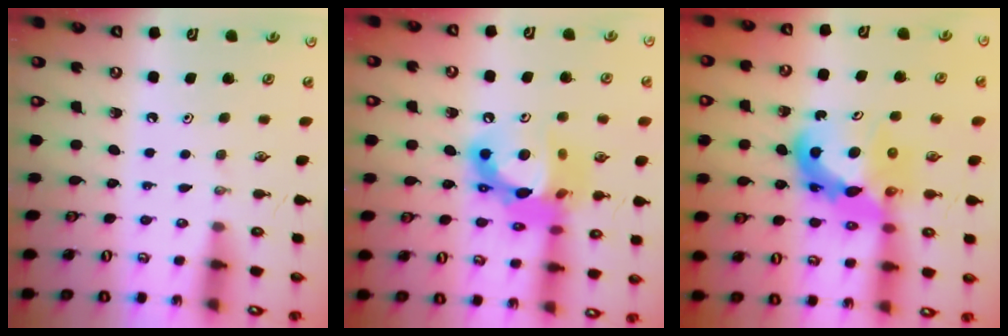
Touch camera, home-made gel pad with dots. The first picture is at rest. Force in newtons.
{"total": 18.9, "press": 18.8, "slide": 1.2}
{"total": 12.3, "press": 12.2, "slide": 1.2}